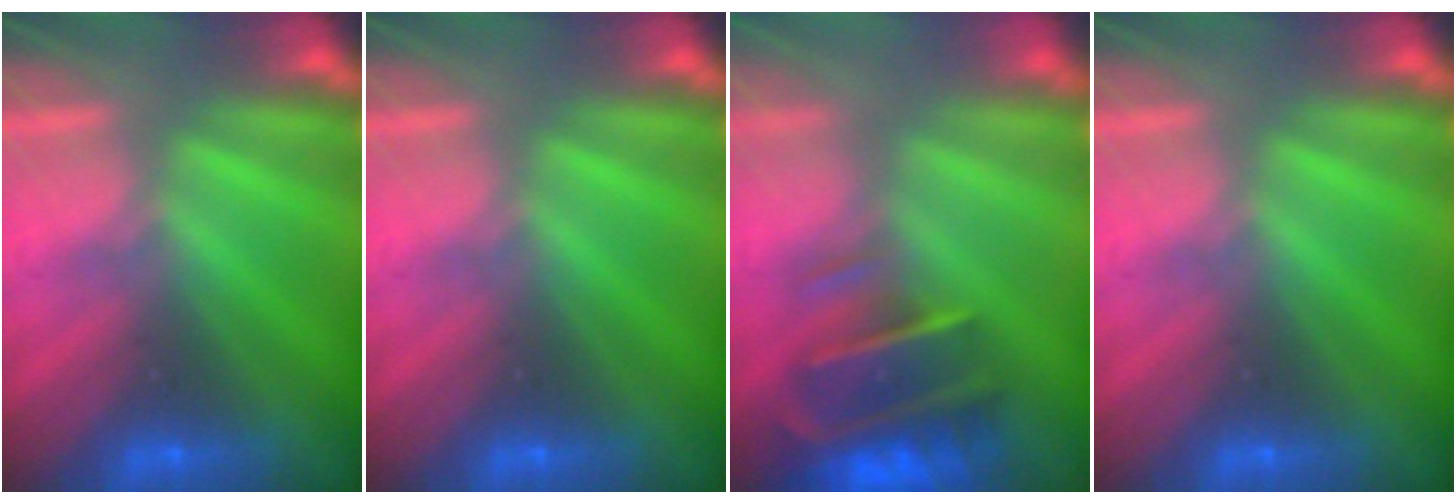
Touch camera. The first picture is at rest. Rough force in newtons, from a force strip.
{"total": 0.0}
{"total": 7.2}
{"total": 0.0}